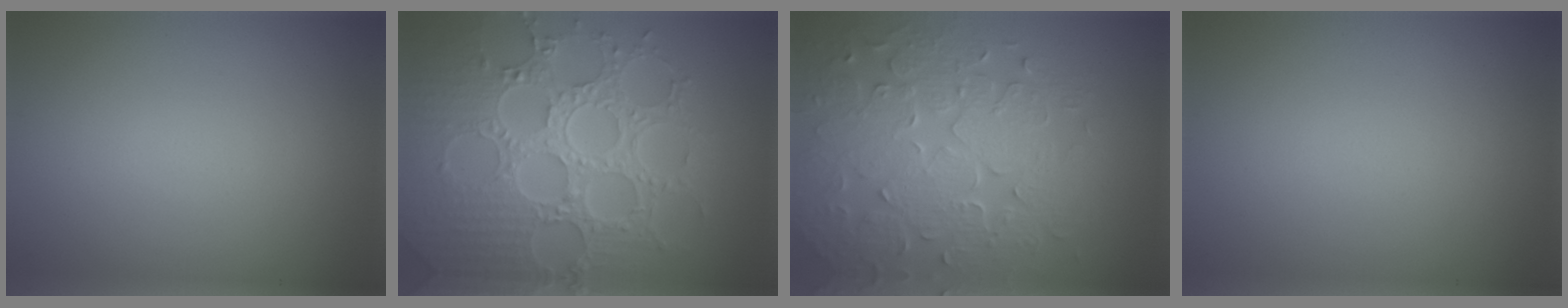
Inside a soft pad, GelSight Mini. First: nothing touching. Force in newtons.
{"total": 8.7, "press": 6.3, "slide": 6.0}
{"total": 8.3, "press": 5.9, "slide": 5.8}
{"total": 0.0}